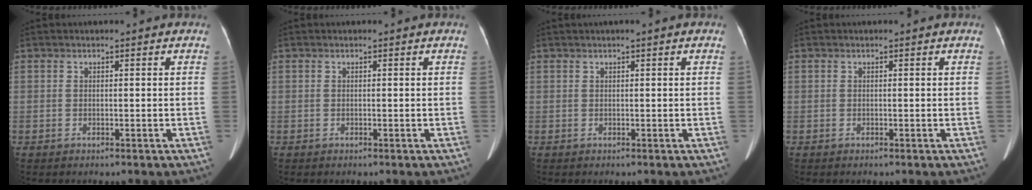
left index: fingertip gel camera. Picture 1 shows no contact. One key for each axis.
{"total": 0.0}
{"total": 0.7, "fx": 0.3, "fy": -0.1, "fz": 0.6, "tx": -0.017, "ty": 0.005, "tz": 0.007}
{"total": 0.0}